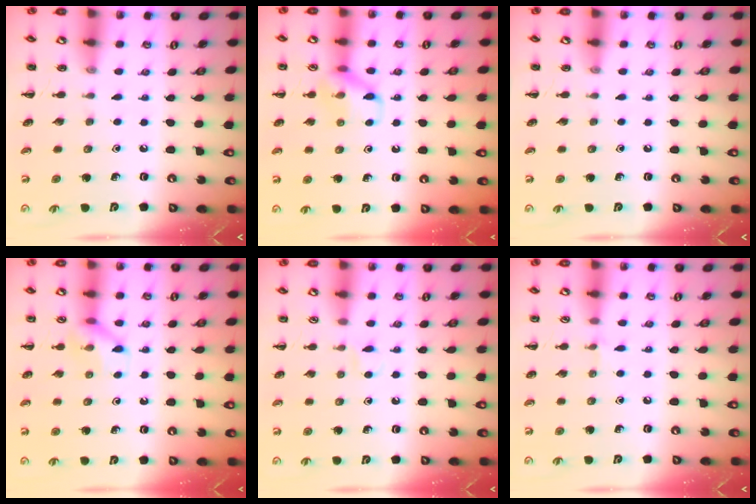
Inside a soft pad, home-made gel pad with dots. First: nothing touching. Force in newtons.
{"total": 10.0, "press": 10.0, "slide": 0.6}
{"total": 0.0}
{"total": 8.9, "press": 8.9, "slide": 0.6}
{"total": 2.9, "press": 2.7, "slide": 0.9}
{"total": 3.9, "press": 3.6, "slide": 1.4}